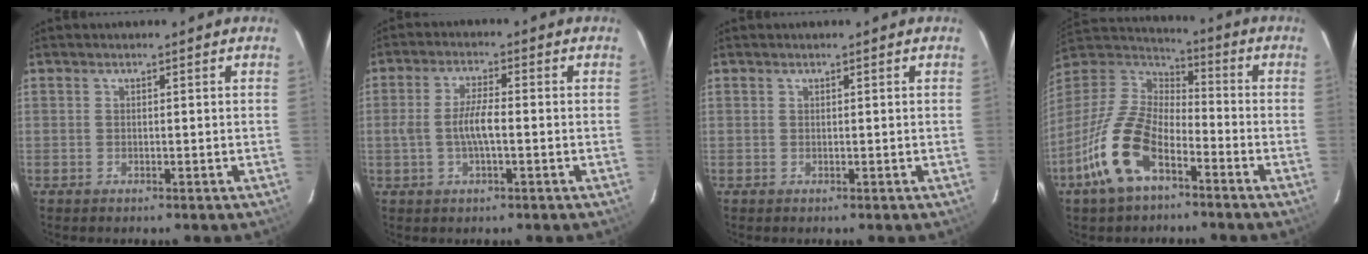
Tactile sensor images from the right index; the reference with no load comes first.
{"total": 5.3, "force": [-0.9, 1.3, 5.1], "torque": [-0.102, 0.005, -0.017]}
{"total": 0.0}
{"total": 16.9, "force": [-8.9, 8.0, 11.8], "torque": [-0.248, -0.014, -0.178]}